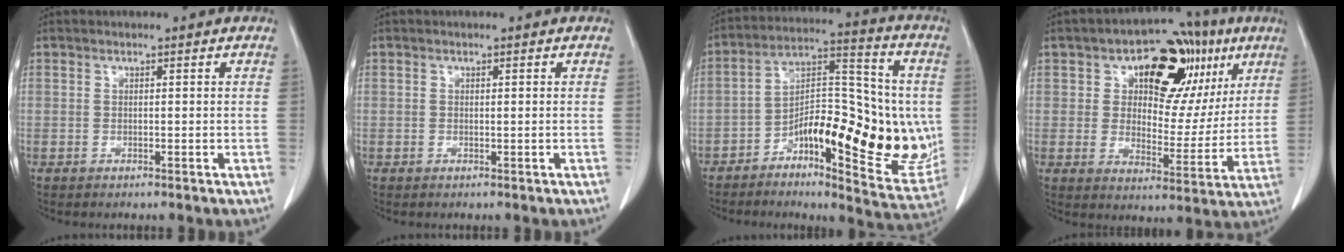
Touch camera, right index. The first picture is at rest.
{"total": 0.0}
{"total": 19.3, "force": [-4.2, 7.3, 17.4], "torque": [-0.252, 0.022, -0.058]}
{"total": 16.2, "force": [7.1, 9.4, 11.1], "torque": [-0.128, 0.033, 0.104]}